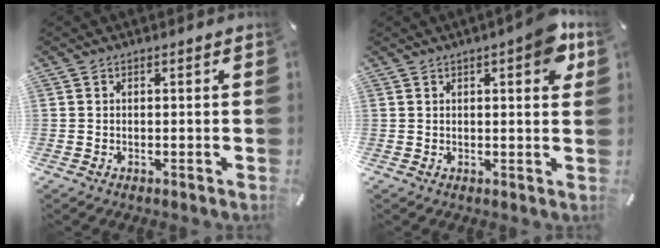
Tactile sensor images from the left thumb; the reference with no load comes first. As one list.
[{"total": 6.7, "force": [3.0, 2.3, 5.6], "torque": [-0.063, -0.010, 0.042]}]